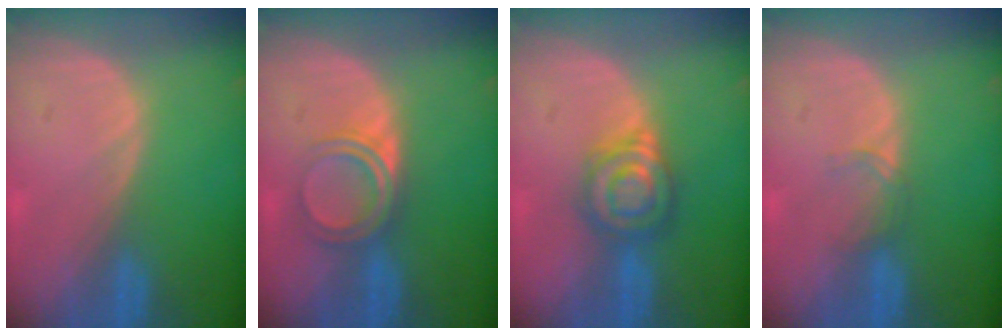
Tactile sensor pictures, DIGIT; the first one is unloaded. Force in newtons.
{"total": 4.9, "press": 4.4, "slide": 2.2}
{"total": 6.3, "press": 6.3, "slide": 0.0}
{"total": 1.5, "press": 1.5, "slide": 0.2}